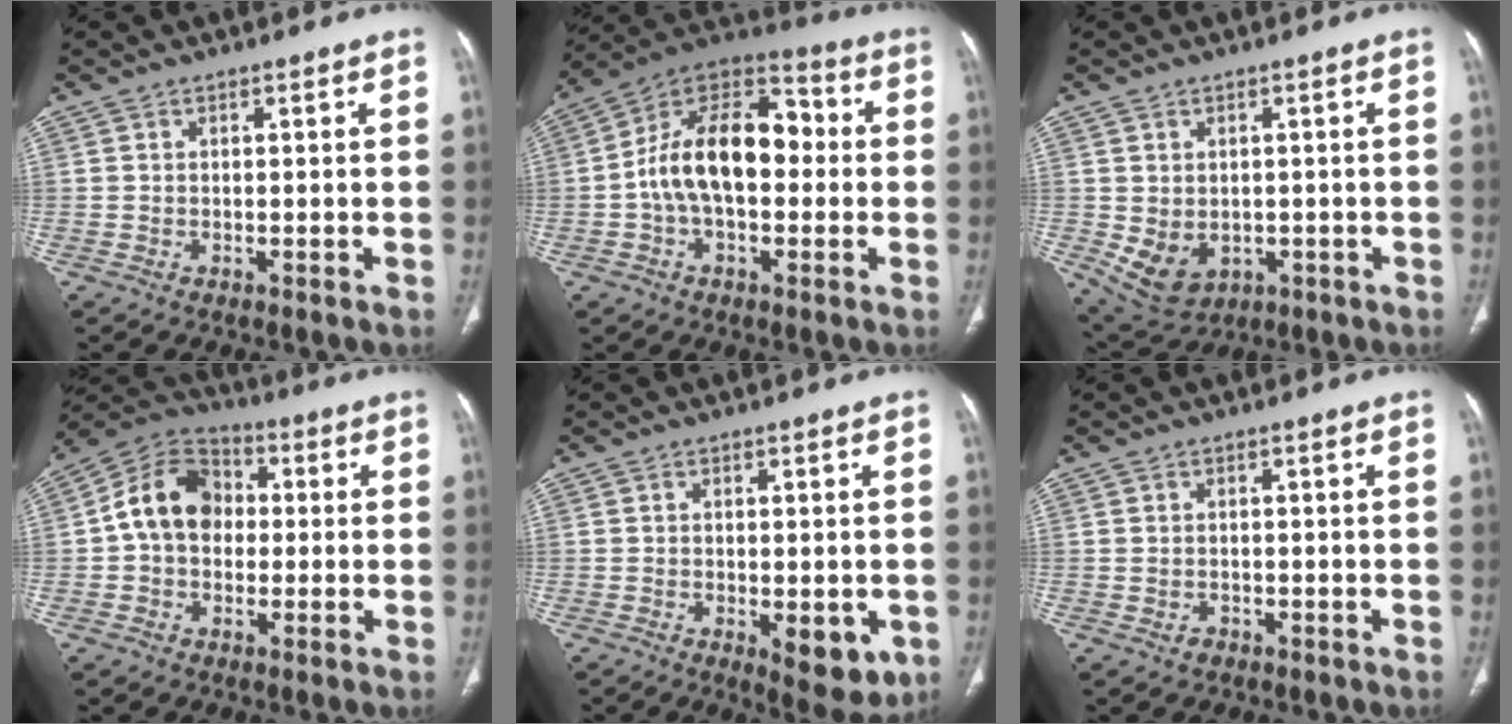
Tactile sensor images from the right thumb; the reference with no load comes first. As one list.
[{"total": 18.1, "force": [-0.2, 10.8, 14.5], "torque": [-0.225, 0.045, -0.013]}, {"total": 7.7, "force": [-1.2, 5.9, 4.8], "torque": [-0.071, -0.002, 0.006]}, {"total": 12.6, "force": [0.6, 9.7, 7.9], "torque": [-0.120, 0.033, -0.003]}, {"total": 7.8, "force": [-2.2, 3.4, 6.6], "torque": [-0.070, -0.012, -0.021]}, {"total": 1.2, "force": [-0.5, 1.0, 0.5], "torque": [-0.008, 0.006, -0.003]}]